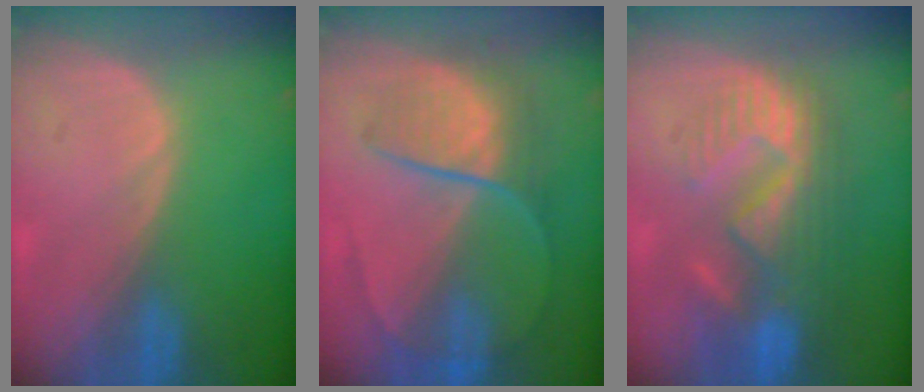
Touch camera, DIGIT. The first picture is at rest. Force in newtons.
{"total": 7.9, "press": 7.2, "slide": 3.2}
{"total": 10.9, "press": 9.6, "slide": 5.1}